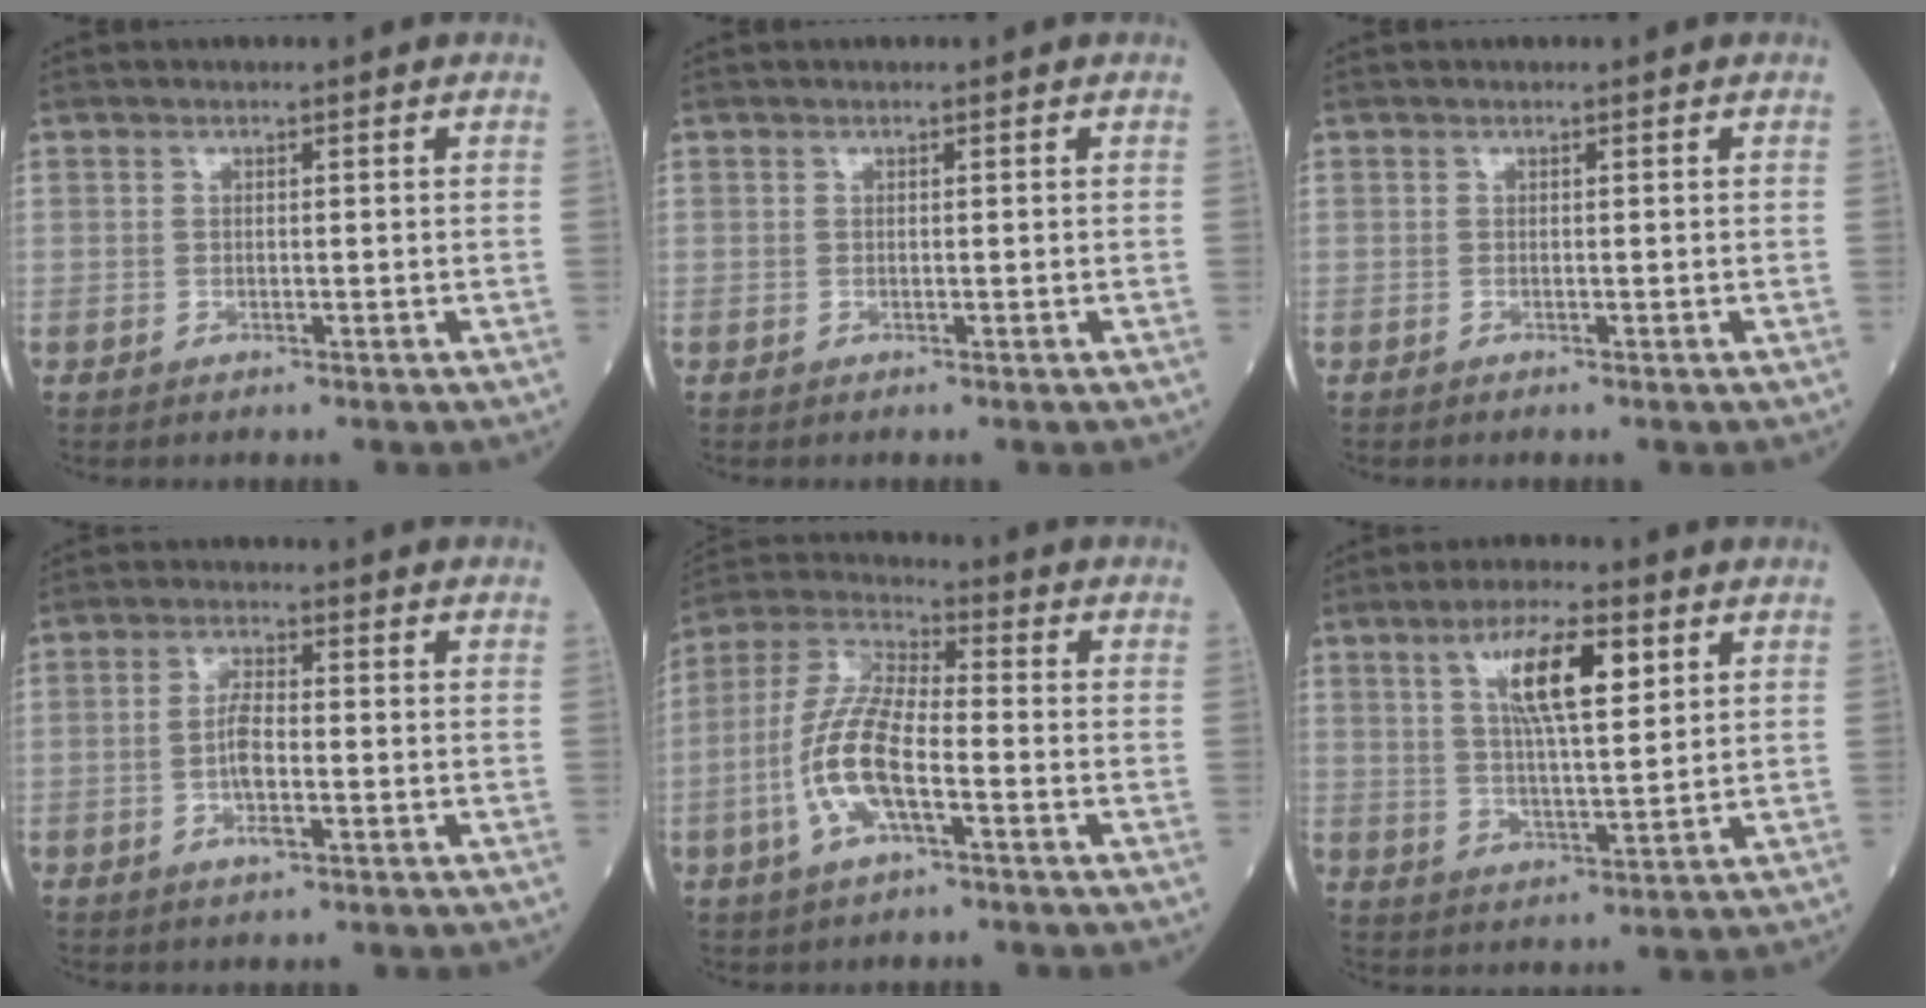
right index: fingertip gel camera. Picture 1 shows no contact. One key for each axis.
{"total": 0.0}
{"total": 0.0}
{"total": 4.7, "fx": -1.2, "fy": 1.2, "fz": 4.4, "tx": -0.091, "ty": 0.002, "tz": -0.022}
{"total": 11.3, "fx": -3.2, "fy": 3.2, "fz": 10.4, "tx": -0.226, "ty": 0.006, "tz": -0.065}
{"total": 10.2, "fx": 4.0, "fy": 2.1, "fz": 9.1, "tx": -0.164, "ty": 0.007, "tz": 0.073}